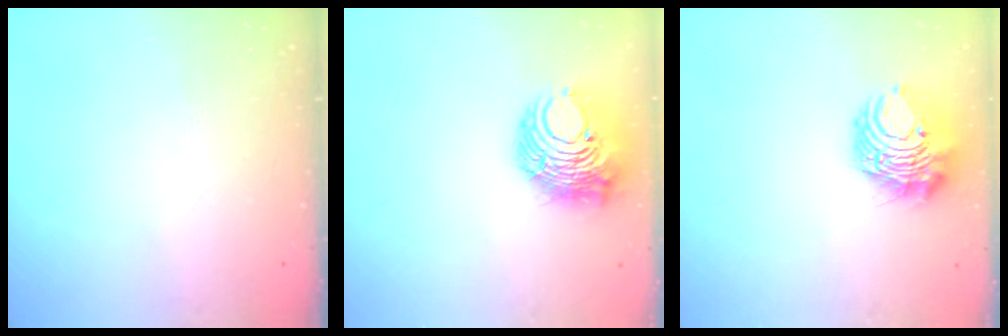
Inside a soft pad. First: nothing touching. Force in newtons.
{"total": 10.9, "press": 10.9, "slide": 1.2}
{"total": 9.9, "press": 9.9, "slide": 1.0}